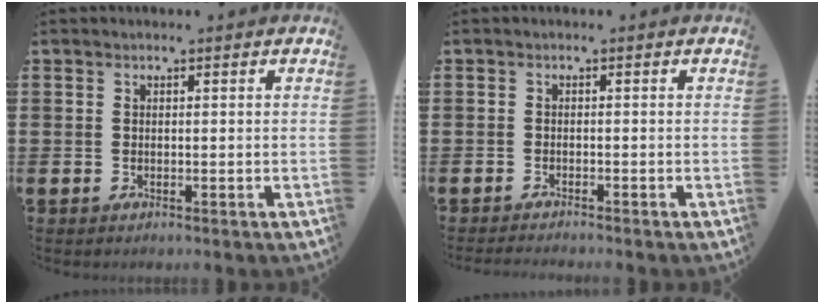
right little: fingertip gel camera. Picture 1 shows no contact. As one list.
[{"total": 0.8, "force": [-0.8, -0.1, 0.1], "torque": [-0.001, -0.002, -0.016]}]